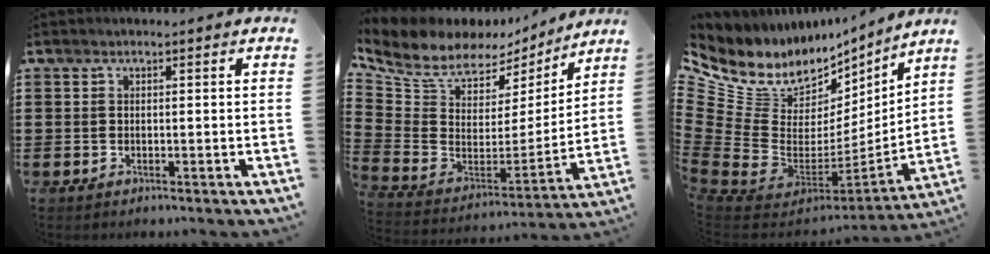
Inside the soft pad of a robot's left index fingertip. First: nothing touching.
{"total": 8.5, "force": [6.9, 4.0, 3.0], "torque": [-0.100, -0.050, 0.122]}
{"total": 9.6, "force": [5.3, 6.9, 4.0], "torque": [-0.128, -0.068, 0.090]}